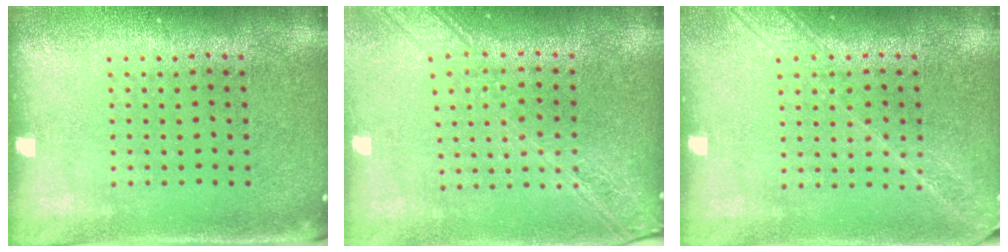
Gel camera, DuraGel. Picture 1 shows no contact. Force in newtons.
{"total": 2.2, "press": 1.9, "slide": 1.2}
{"total": 1.6, "press": 1.5, "slide": 0.7}